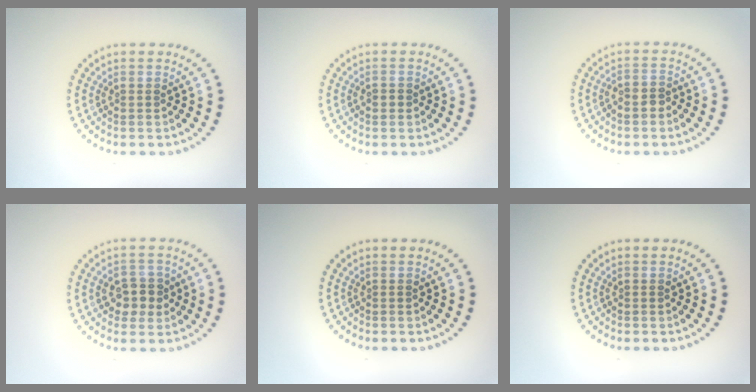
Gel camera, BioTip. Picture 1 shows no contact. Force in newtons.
{"total": 1.2, "press": 1.2, "slide": 0.1}
{"total": 1.2, "press": 1.0, "slide": 0.6}
{"total": 2.8, "press": 2.8, "slide": 0.4}
{"total": 0.0}
{"total": 0.0}